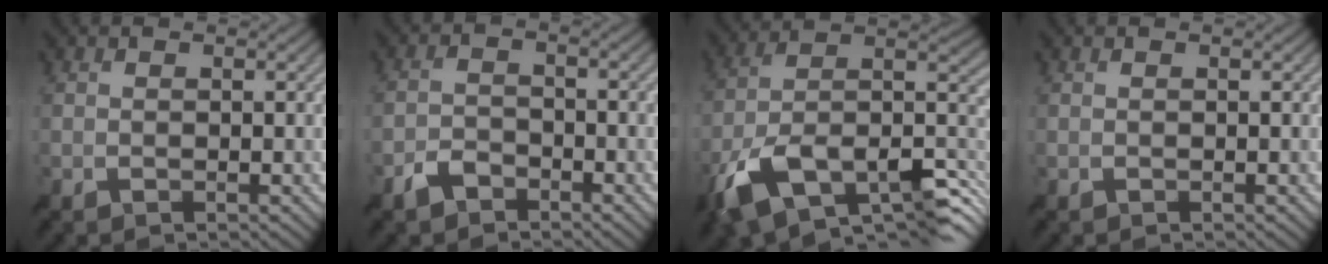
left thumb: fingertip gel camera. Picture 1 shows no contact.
{"total": 2.8, "force": [-2.2, 1.5, 0.9], "torque": [-0.020, -0.002, -0.052]}
{"total": 16.7, "force": [-8.0, 8.4, 12.1], "torque": [-0.259, -0.025, -0.129]}
{"total": 0.0}